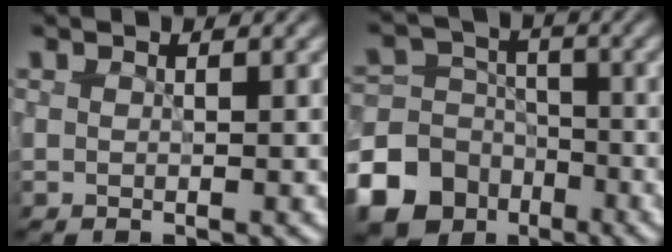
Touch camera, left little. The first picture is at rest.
{"total": 11.5, "force": [-6.0, 9.3, 3.0], "torque": [-0.073, -0.027, -0.124]}